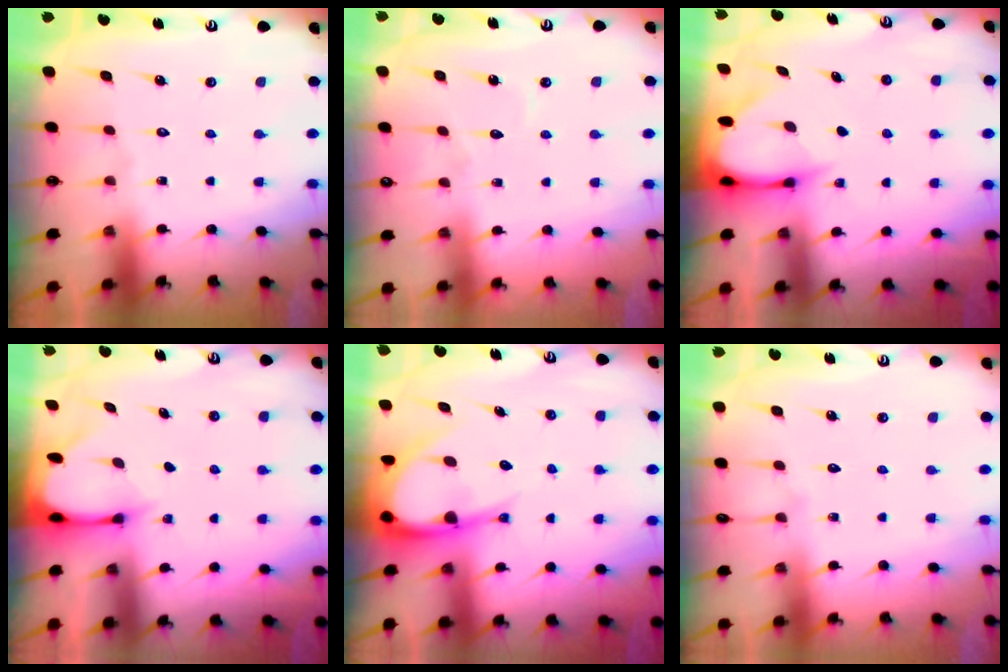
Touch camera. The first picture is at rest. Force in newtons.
{"total": 2.8, "press": 2.8, "slide": 0.0}
{"total": 3.5, "press": 3.5, "slide": 0.2}
{"total": 2.4, "press": 2.4, "slide": 0.3}
{"total": 10.0, "press": 9.9, "slide": 0.9}
{"total": 2.9, "press": 2.9, "slide": 0.4}